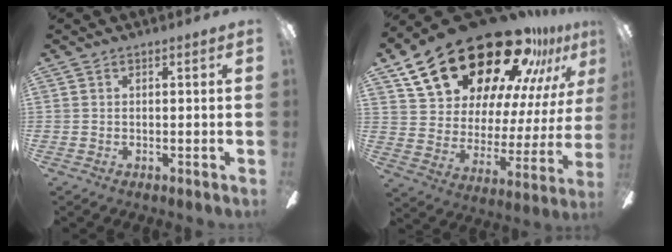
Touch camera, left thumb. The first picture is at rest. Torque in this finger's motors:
{"motor_torque": [2.07, 2.94, 1.39, -1.39, 0.32]}